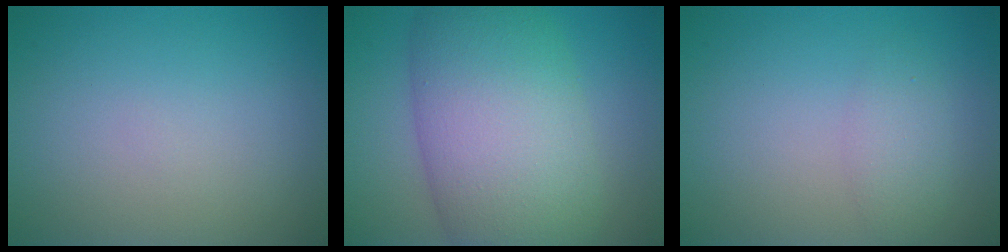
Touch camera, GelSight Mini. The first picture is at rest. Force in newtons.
{"total": 12.0, "press": 12.0, "slide": 0.3}
{"total": 1.8, "press": 1.8, "slide": 0.1}